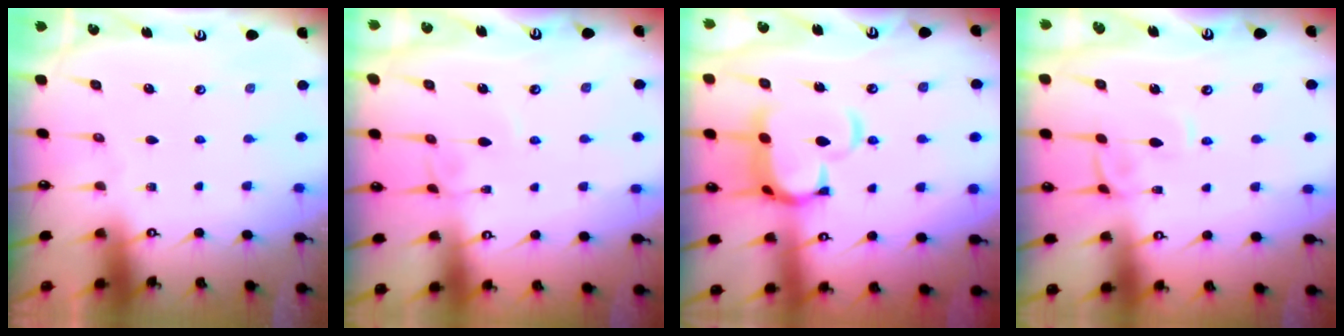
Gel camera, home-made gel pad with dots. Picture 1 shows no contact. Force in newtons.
{"total": 3.6, "press": 3.6, "slide": 0.1}
{"total": 8.3, "press": 8.2, "slide": 1.4}
{"total": 2.7, "press": 2.6, "slide": 0.4}